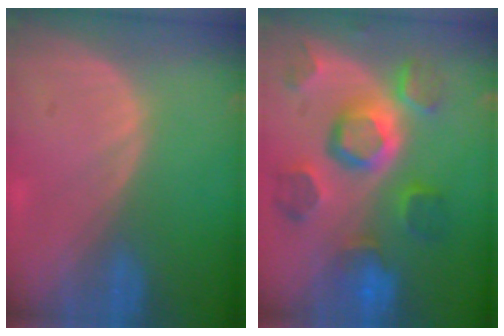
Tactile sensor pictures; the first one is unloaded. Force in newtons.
{"total": 11.4, "press": 10.0, "slide": 5.7}